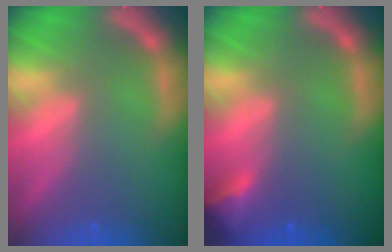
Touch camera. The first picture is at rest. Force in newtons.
{"total": 2.4}